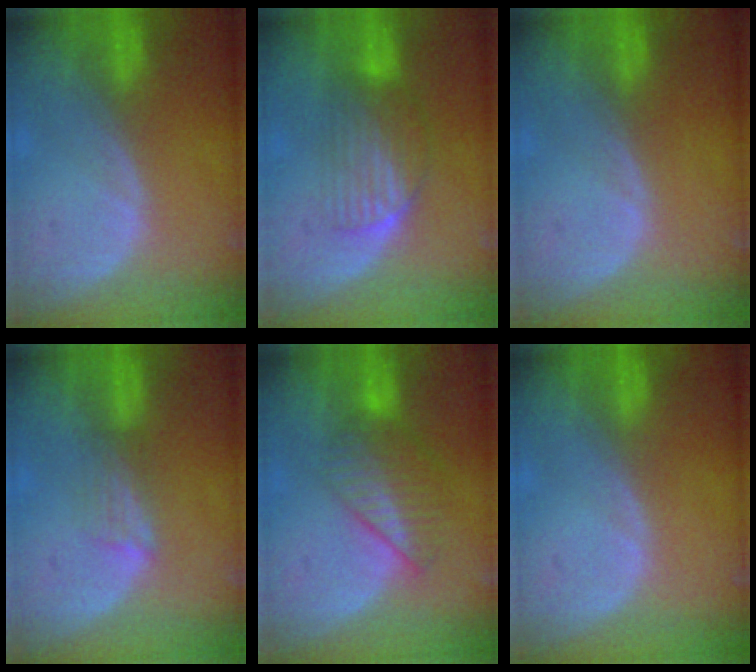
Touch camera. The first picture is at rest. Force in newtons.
{"total": 6.8, "press": 6.0, "slide": 3.2}
{"total": 0.0}
{"total": 2.8, "press": 2.5, "slide": 1.4}
{"total": 6.8, "press": 5.9, "slide": 3.4}
{"total": 0.0}